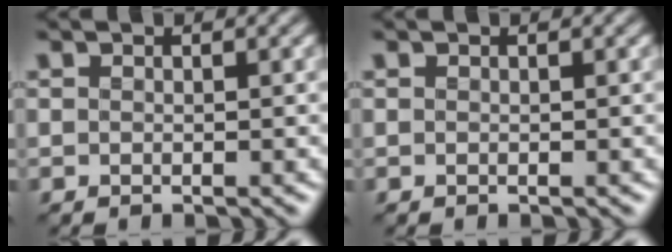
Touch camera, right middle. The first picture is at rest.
{"total": 0.0}